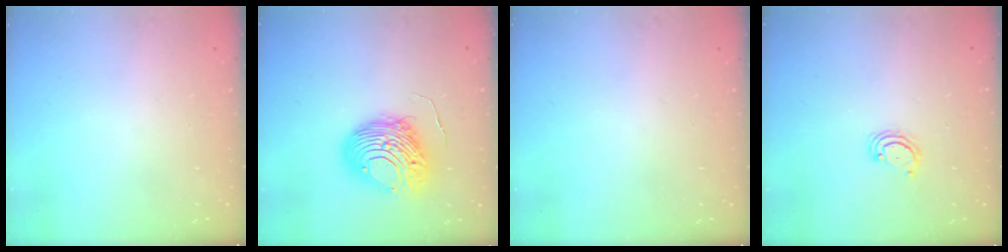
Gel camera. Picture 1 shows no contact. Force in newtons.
{"total": 10.9, "press": 10.8, "slide": 1.3}
{"total": 0.0}
{"total": 2.9, "press": 2.9, "slide": 0.3}